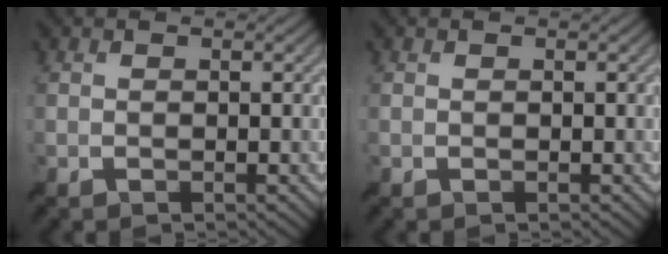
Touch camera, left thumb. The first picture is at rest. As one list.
[{"total": 0.0}]